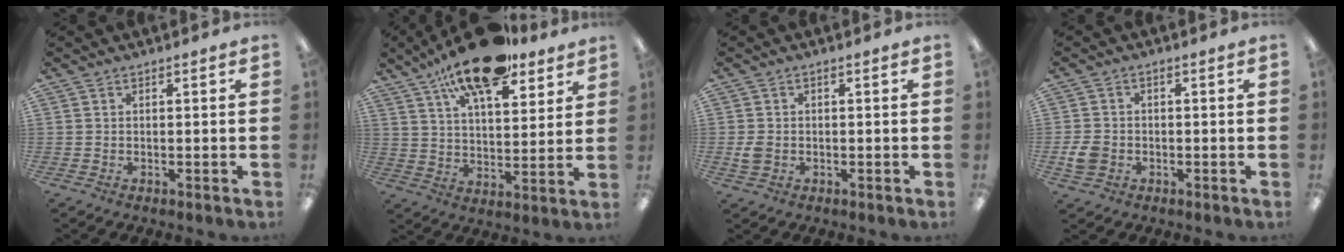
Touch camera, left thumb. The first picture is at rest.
{"total": 18.1, "force": [12.4, 6.9, 11.1], "torque": [-0.179, -0.056, 0.207]}
{"total": 2.7, "force": [-0.4, 2.2, 1.6], "torque": [-0.021, 0.002, -0.009]}
{"total": 4.2, "force": [-1.2, 3.4, 2.1], "torque": [-0.046, 0.003, -0.023]}